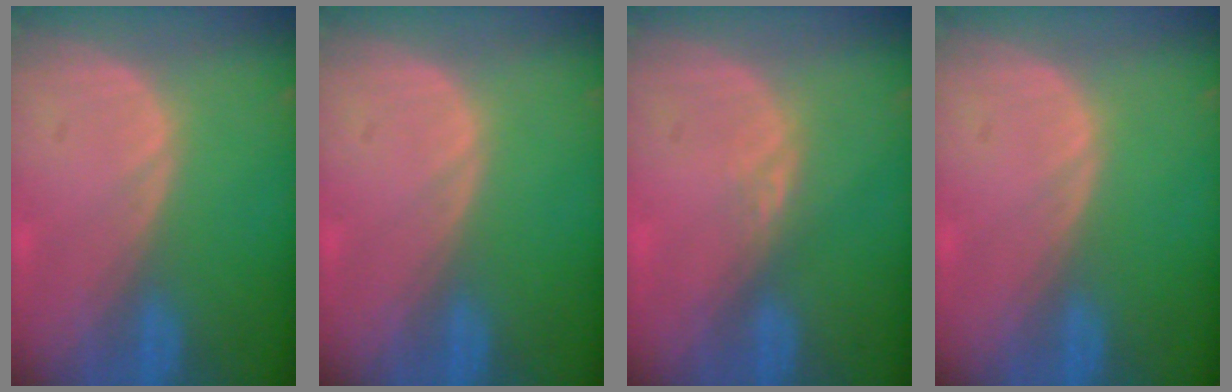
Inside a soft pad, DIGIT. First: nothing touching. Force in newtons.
{"total": 0.0}
{"total": 1.5, "press": 1.3, "slide": 0.8}
{"total": 0.0}